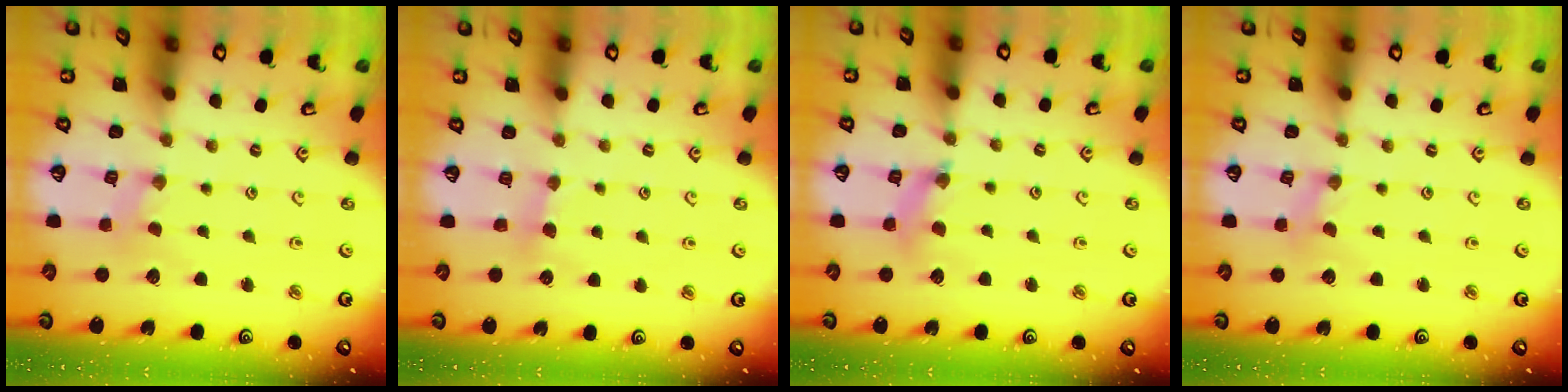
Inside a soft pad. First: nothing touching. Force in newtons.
{"total": 3.3, "press": 3.3, "slide": 0.5}
{"total": 5.1, "press": 5.1, "slide": 0.5}
{"total": 0.0}